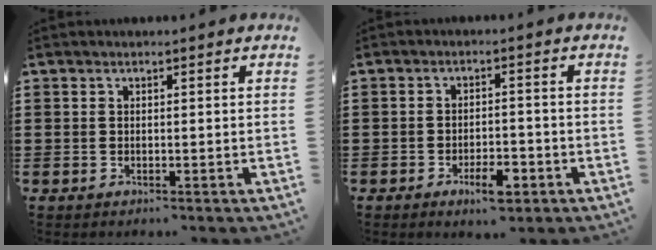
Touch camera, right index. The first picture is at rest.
{"total": 4.5, "force": [-2.6, 1.5, 3.4], "torque": [-0.063, 0.001, -0.046]}